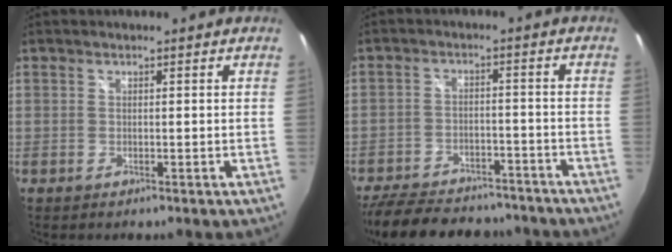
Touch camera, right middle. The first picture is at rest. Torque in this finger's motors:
{"motor_torque": [0.92, -1.22, 0.06, 0.01]}